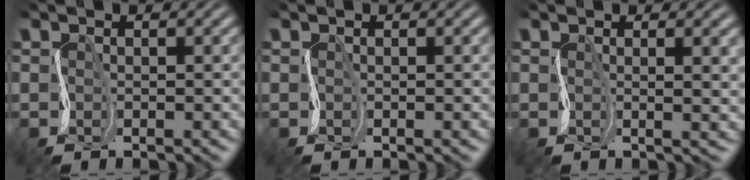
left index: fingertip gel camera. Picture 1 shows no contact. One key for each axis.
{"total": 0.0}
{"total": 3.3, "fx": 0.9, "fy": 1.5, "fz": 2.9, "tx": -0.013, "ty": 0.008, "tz": 0.013}